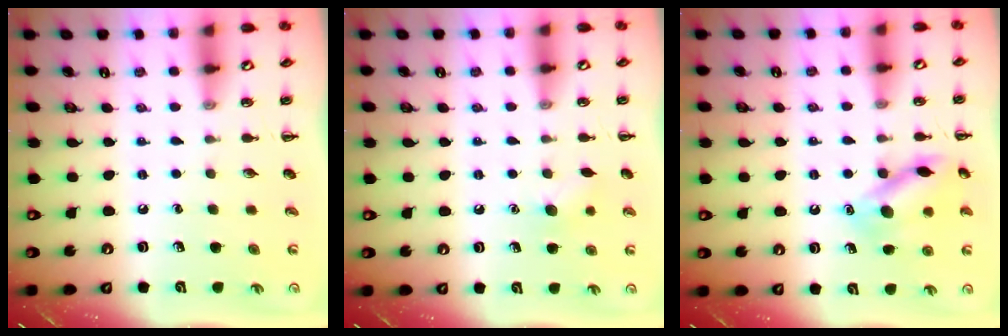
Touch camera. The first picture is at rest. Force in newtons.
{"total": 6.7, "press": 6.5, "slide": 1.3}
{"total": 13.1, "press": 13.1, "slide": 0.9}